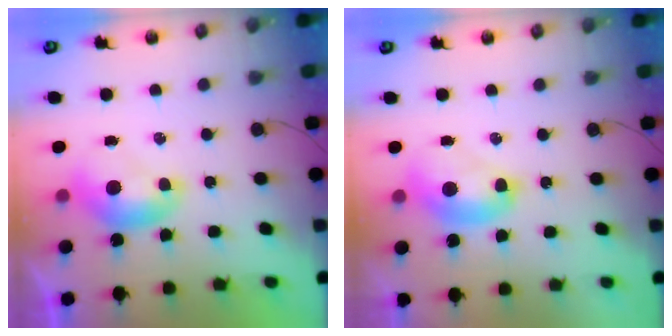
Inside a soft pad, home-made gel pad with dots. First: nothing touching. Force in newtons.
{"total": 2.5, "press": 2.5, "slide": 0.1}